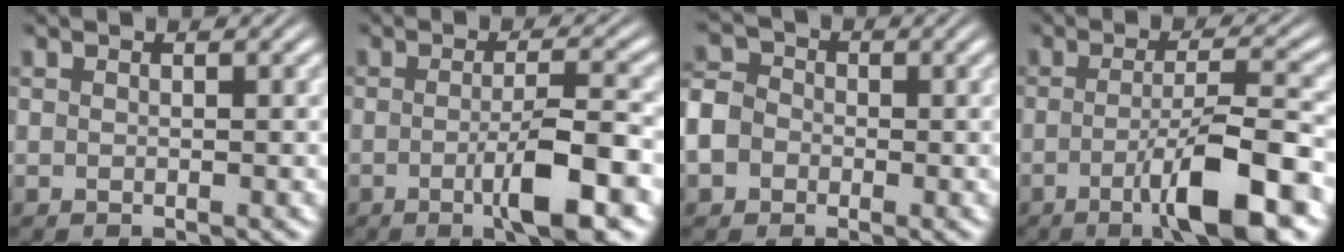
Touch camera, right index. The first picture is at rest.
{"total": 4.9, "force": [-1.9, 0.6, 4.5], "torque": [-0.067, -0.003, -0.032]}
{"total": 5.6, "force": [-0.9, 5.1, 2.1], "torque": [-0.061, -0.012, -0.021]}
{"total": 7.0, "force": [-3.2, 1.0, 6.1], "torque": [-0.089, -0.004, -0.048]}